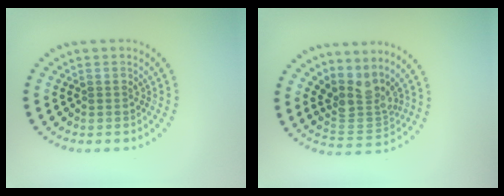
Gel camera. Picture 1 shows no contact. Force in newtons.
{"total": 3.6, "press": 2.4, "slide": 2.6}